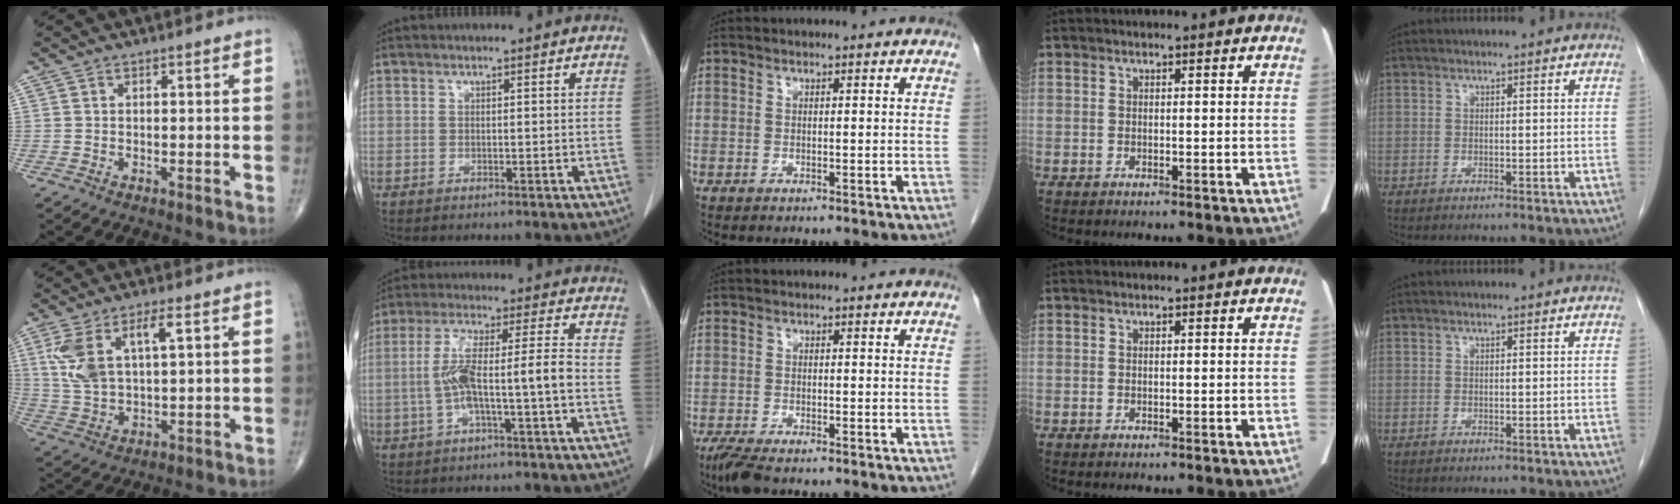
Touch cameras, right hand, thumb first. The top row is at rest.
{"thumb": {"total": 10.6, "force": [3.6, 4.5, 8.9], "torque": [-0.188, 0.000, 0.076]}, "index": {"total": 8.8, "force": [-2.0, 0.2, 8.5], "torque": [-0.168, 0.028, -0.033]}, "middle": {"total": 3.4, "force": [-2.6, 0.5, 2.1], "torque": [-0.050, -0.012, -0.048]}}